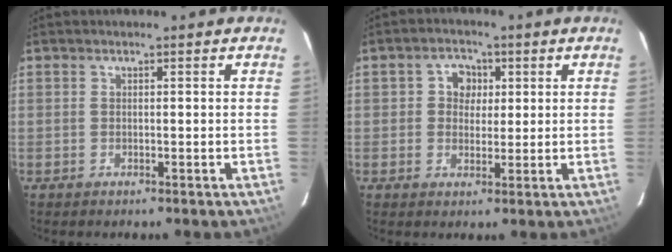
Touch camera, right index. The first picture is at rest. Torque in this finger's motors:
{"motor_torque": [0.56, 0.20, 0.08, 0.02]}